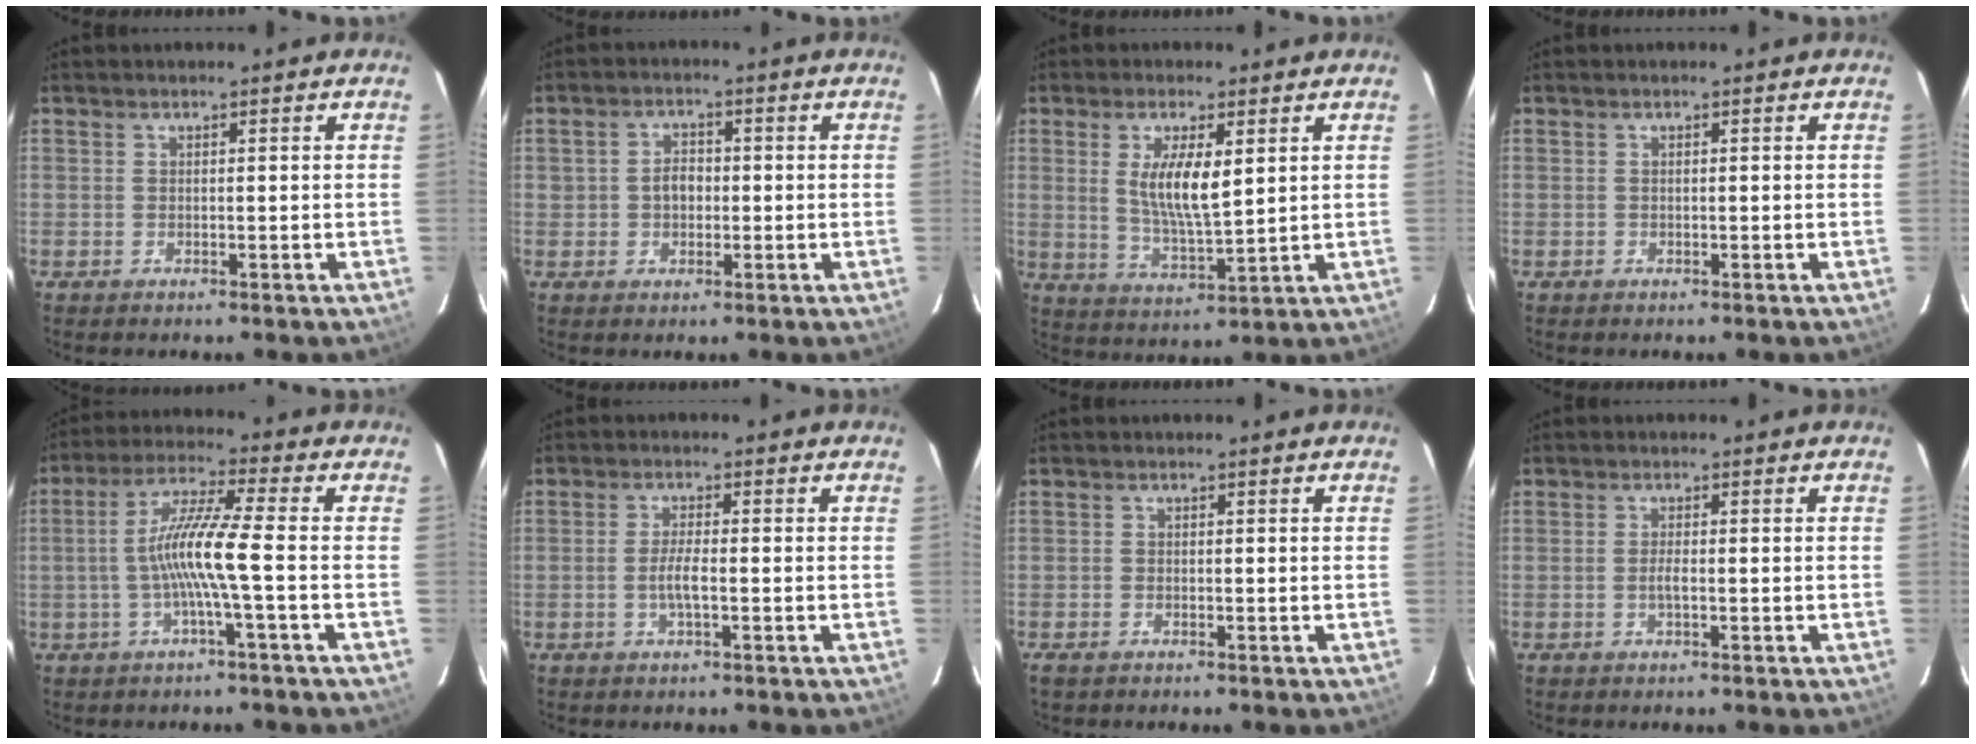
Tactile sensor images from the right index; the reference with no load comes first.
{"total": 3.5, "force": [-0.3, 2.9, 2.0], "torque": [-0.037, 0.009, -0.003]}
{"total": 8.6, "force": [2.3, 2.6, 7.9], "torque": [-0.148, -0.008, 0.049]}
{"total": 0.0}
{"total": 9.2, "force": [-2.0, -0.9, 9.0], "torque": [-0.182, 0.007, -0.036]}
{"total": 3.1, "force": [-1.0, 0.3, 2.9], "torque": [-0.059, -0.002, -0.018]}
{"total": 1.2, "force": [-0.9, 0.6, 0.5], "torque": [-0.014, -0.004, -0.020]}
{"total": 1.3, "force": [-0.4, 0.1, 1.2], "torque": [-0.026, -0.001, -0.009]}